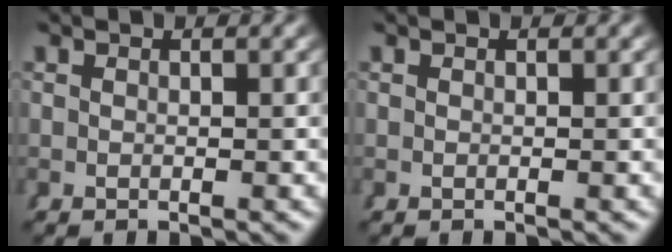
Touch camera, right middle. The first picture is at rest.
{"total": 0.0}